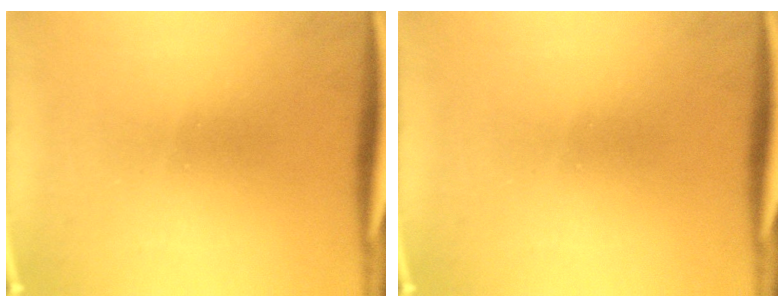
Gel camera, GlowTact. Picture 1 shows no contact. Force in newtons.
{"total": 0.0}